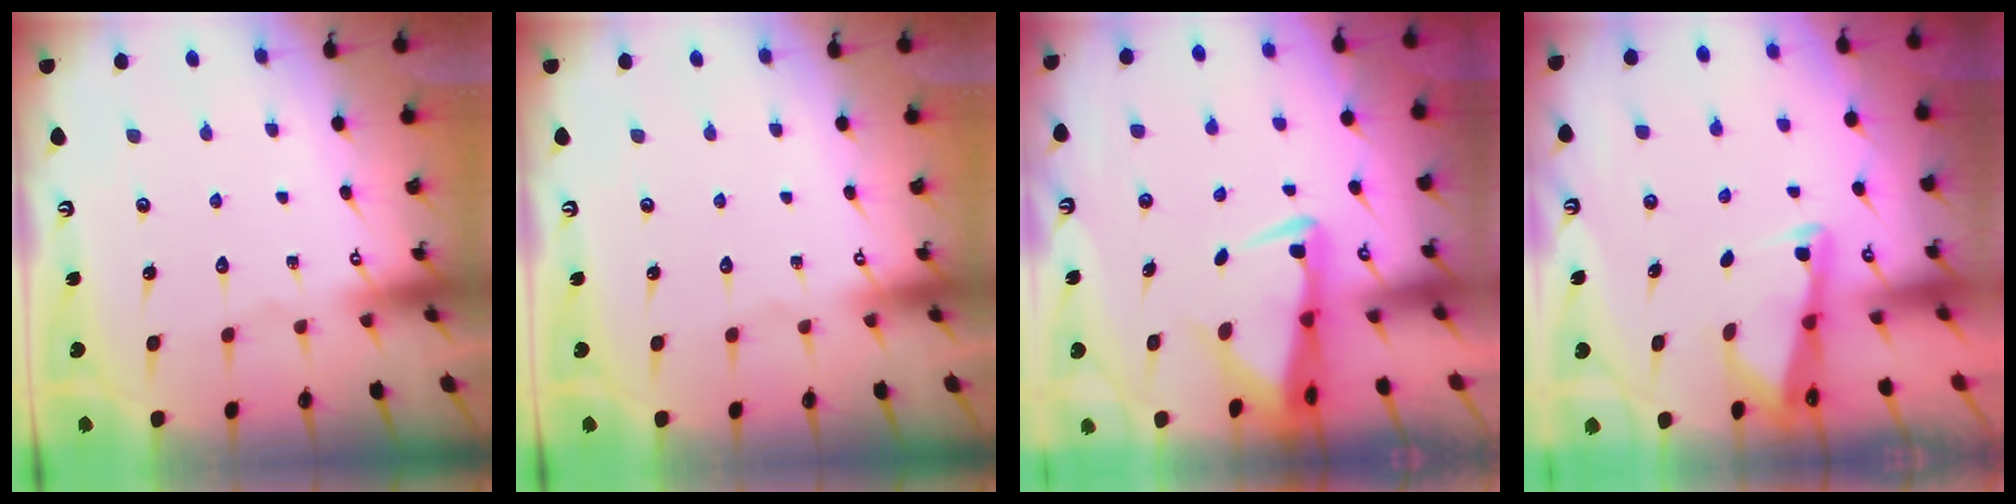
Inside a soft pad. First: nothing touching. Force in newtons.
{"total": 0.0}
{"total": 3.4, "press": 3.3, "slide": 0.6}
{"total": 2.4, "press": 2.4, "slide": 0.2}